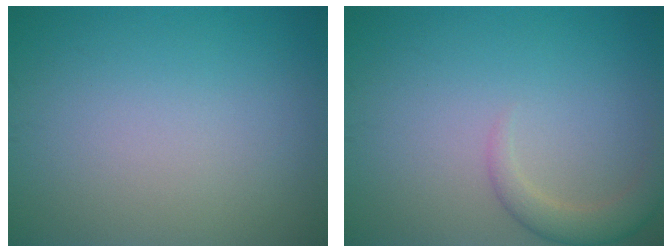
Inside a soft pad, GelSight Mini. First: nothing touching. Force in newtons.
{"total": 2.5, "press": 2.5, "slide": 0.2}